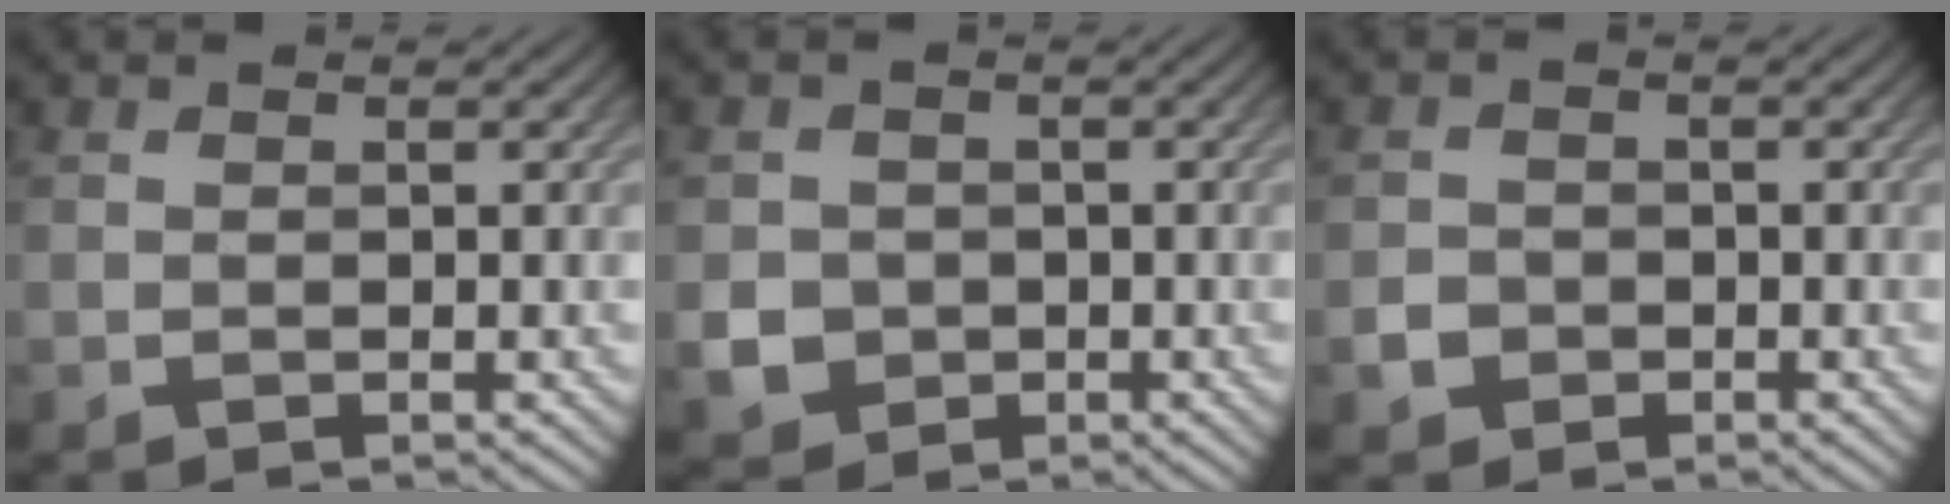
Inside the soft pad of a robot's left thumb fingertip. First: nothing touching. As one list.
[{"total": 3.9, "force": [-0.9, 3.6, 1.1], "torque": [-0.031, -0.010, -0.024]}, {"total": 2.1, "force": [-0.9, 1.8, 0.6], "torque": [-0.008, -0.002, -0.020]}]